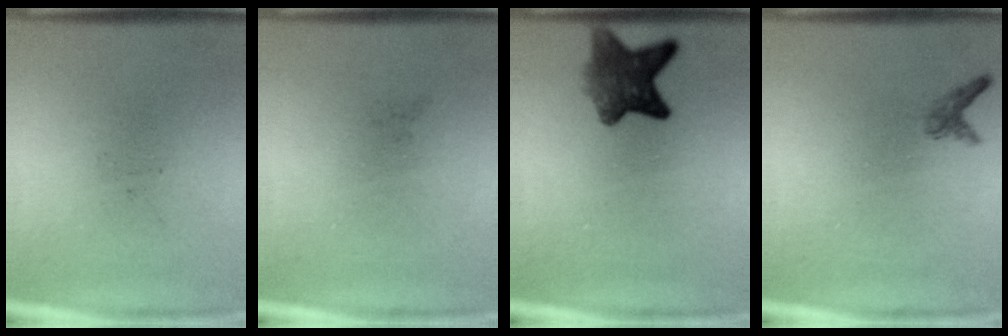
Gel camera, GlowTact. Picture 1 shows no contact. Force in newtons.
{"total": 0.0}
{"total": 6.6}
{"total": 1.1}